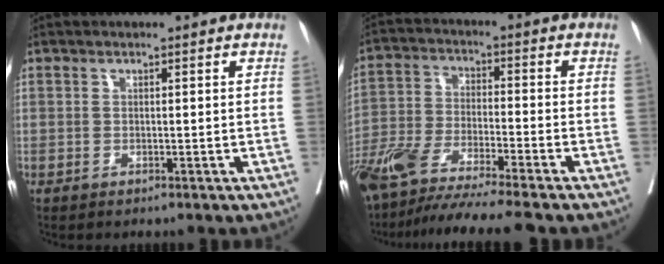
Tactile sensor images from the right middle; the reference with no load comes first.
{"total": 14.0, "force": [-11.8, -0.5, 7.6], "torque": [-0.142, -0.038, -0.207]}